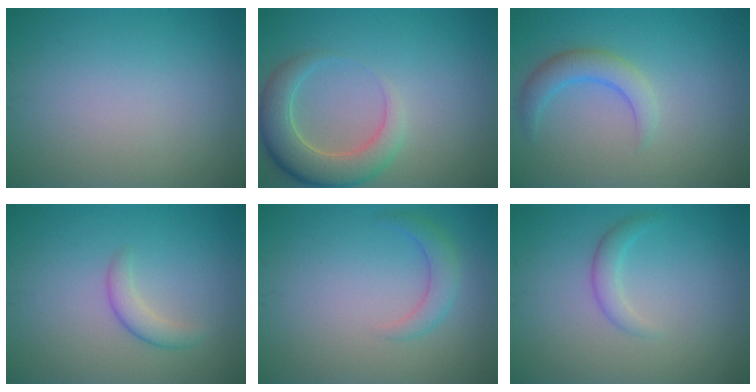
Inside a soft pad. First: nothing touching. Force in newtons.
{"total": 5.3, "press": 5.3, "slide": 0.6}
{"total": 2.9, "press": 2.9, "slide": 0.2}
{"total": 1.9, "press": 1.9, "slide": 0.0}
{"total": 2.0, "press": 2.0, "slide": 0.1}
{"total": 1.6, "press": 1.6, "slide": 0.1}